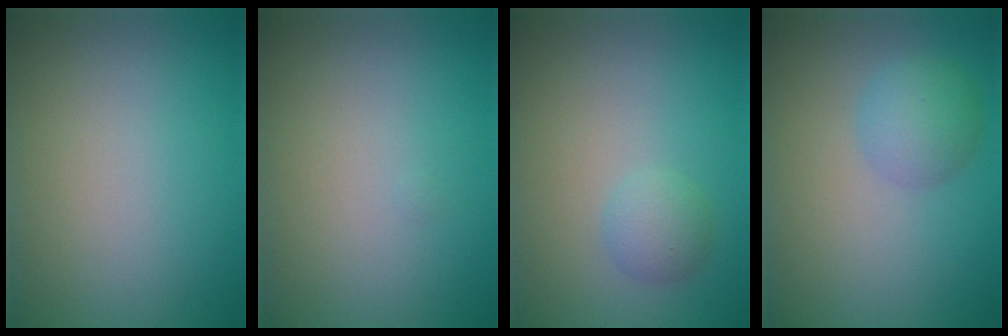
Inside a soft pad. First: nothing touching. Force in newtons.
{"total": 0.0}
{"total": 1.8, "press": 1.8, "slide": 0.0}
{"total": 3.0, "press": 2.9, "slide": 0.2}